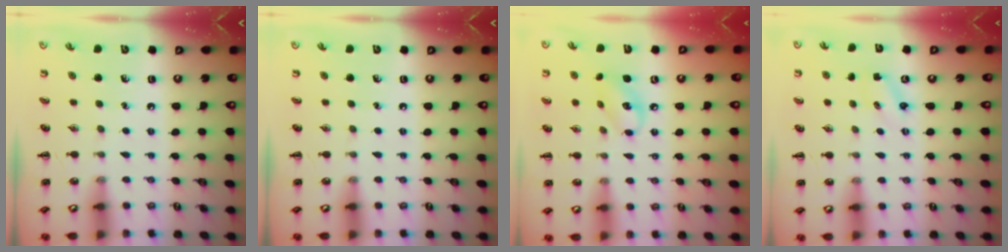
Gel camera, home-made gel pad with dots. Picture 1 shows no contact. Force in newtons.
{"total": 0.0}
{"total": 7.7, "press": 7.7, "slide": 1.0}
{"total": 1.3, "press": 1.2, "slide": 0.4}